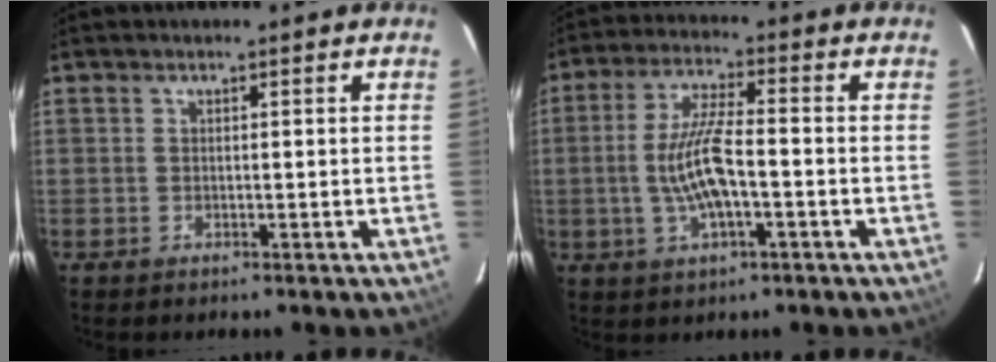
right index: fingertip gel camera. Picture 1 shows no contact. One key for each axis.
{"total": 9.7, "fx": -2.1, "fy": 2.3, "fz": 9.1, "tx": -0.182, "ty": -0.002, "tz": -0.038}